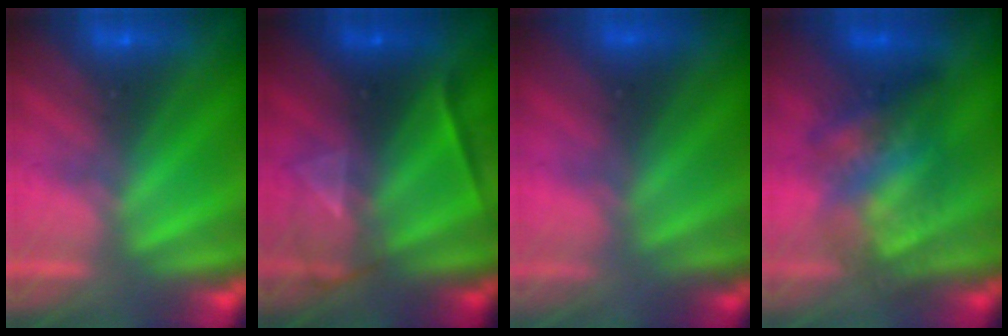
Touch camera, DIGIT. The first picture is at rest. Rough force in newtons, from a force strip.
{"total": 2.2}
{"total": 6.0}
{"total": 4.1}